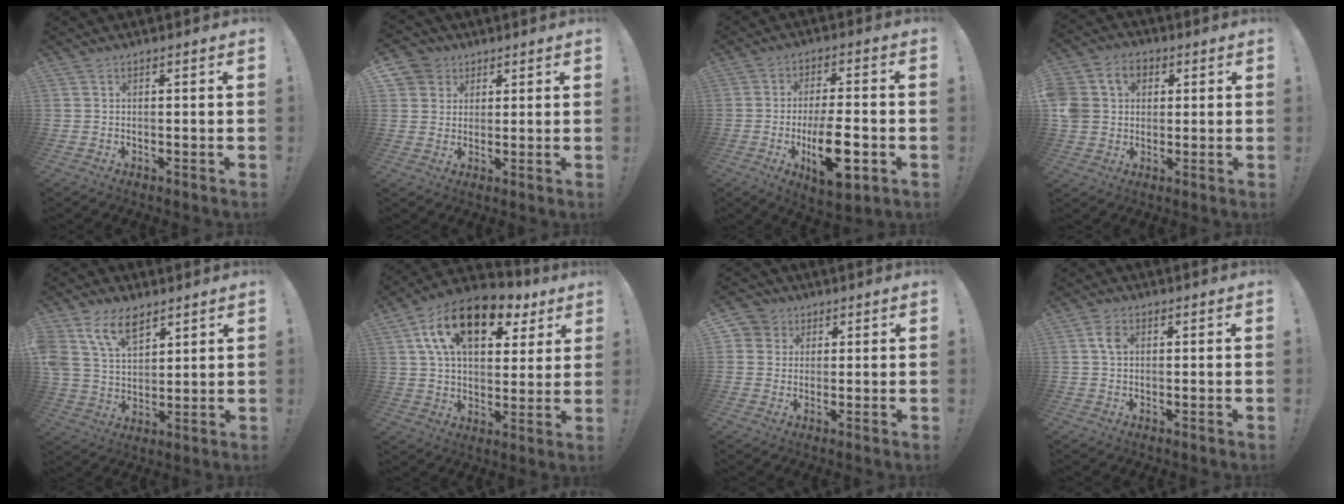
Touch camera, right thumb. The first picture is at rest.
{"total": 5.6, "force": [2.4, 5.0, 0.7], "torque": [-0.012, -0.016, 0.048]}
{"total": 14.4, "force": [-4.4, 5.2, 12.6], "torque": [-0.213, 0.006, -0.070]}
{"total": 9.9, "force": [2.3, 8.3, 5.0], "torque": [-0.105, -0.001, 0.047]}
{"total": 12.5, "force": [7.8, 7.2, 6.6], "torque": [-0.142, -0.031, 0.150]}
{"total": 18.2, "force": [9.1, 9.8, 12.4], "torque": [-0.207, -0.040, 0.161]}
{"total": 4.7, "force": [1.4, 4.4, 0.9], "torque": [-0.017, -0.003, 0.029]}
{"total": 3.5, "force": [0.9, 2.3, 2.5], "torque": [-0.038, 0.001, 0.013]}